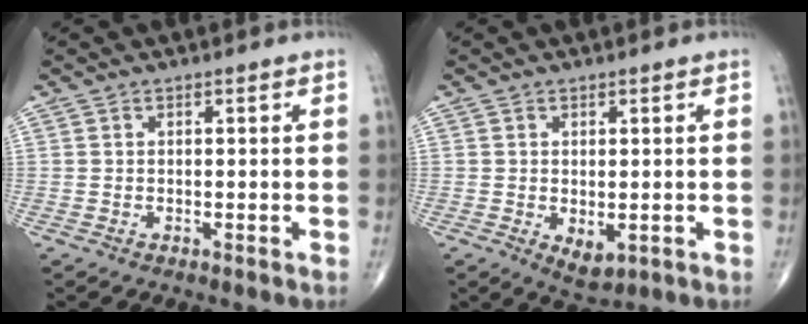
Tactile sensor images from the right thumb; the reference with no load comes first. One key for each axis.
{"total": 3.8, "fx": -0.7, "fy": 2.0, "fz": 3.1, "tx": -0.042, "ty": -0.008, "tz": 0.000}